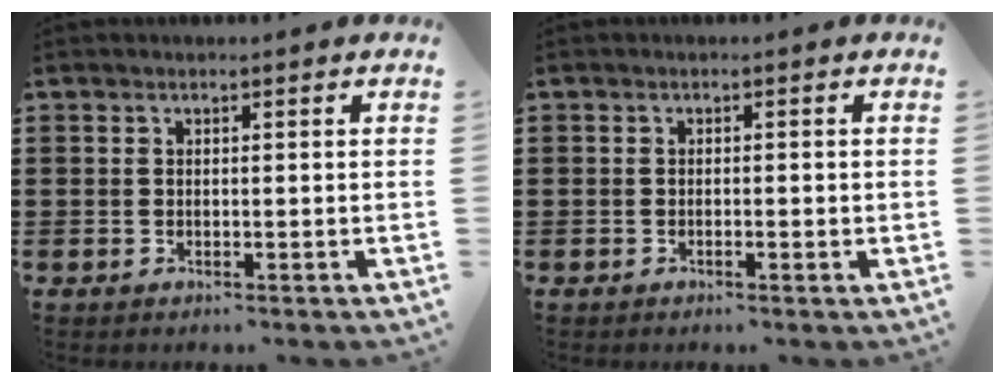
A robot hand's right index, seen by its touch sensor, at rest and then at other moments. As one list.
[{"total": 0.6, "force": [-0.2, 0.0, 0.6], "torque": [-0.011, -0.004, -0.003]}]